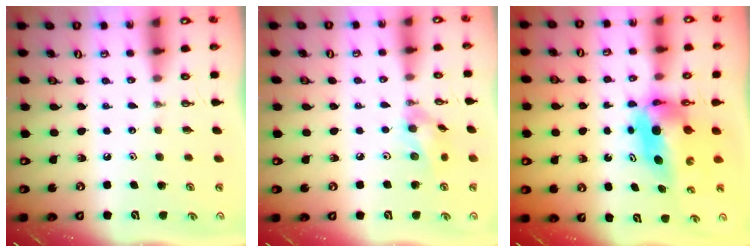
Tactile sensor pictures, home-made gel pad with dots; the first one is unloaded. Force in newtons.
{"total": 9.9, "press": 9.6, "slide": 2.6}
{"total": 6.5, "press": 6.5, "slide": 0.4}